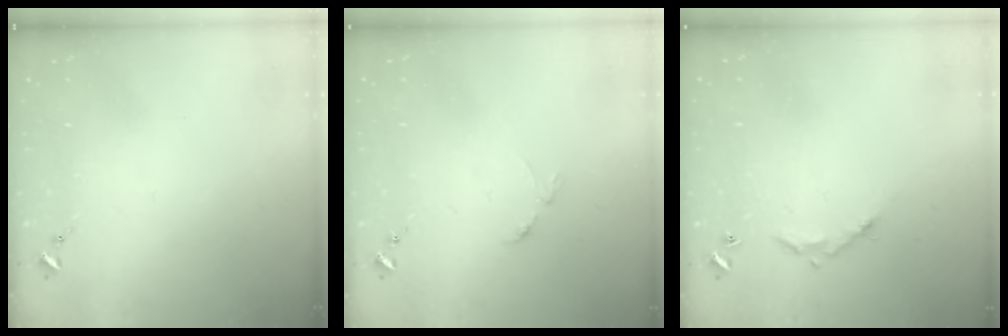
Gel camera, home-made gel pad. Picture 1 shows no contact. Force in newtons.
{"total": 3.4, "press": 3.3, "slide": 0.5}
{"total": 5.8, "press": 5.8, "slide": 0.3}